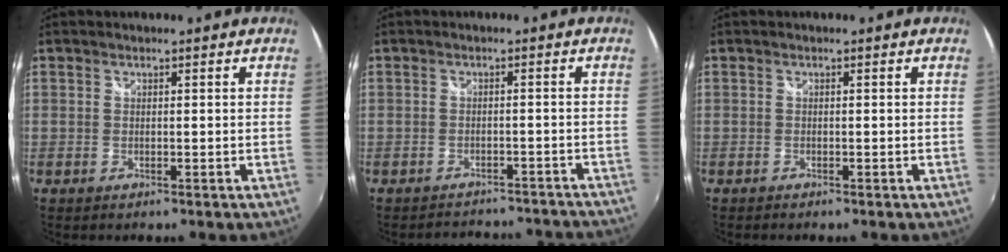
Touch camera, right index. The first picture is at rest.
{"total": 11.3, "force": [-10.5, 3.4, 2.3], "torque": [-0.044, 0.020, -0.117]}
{"total": 0.7, "force": [-0.7, 0.2, 0.1], "torque": [-0.004, -0.006, -0.012]}